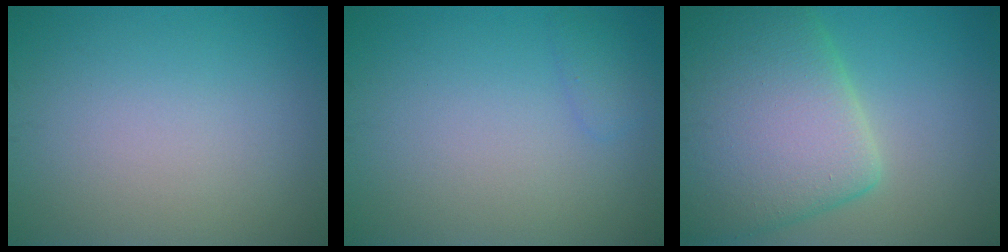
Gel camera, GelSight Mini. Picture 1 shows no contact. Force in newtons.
{"total": 1.0, "press": 1.0, "slide": 0.1}
{"total": 11.3, "press": 11.2, "slide": 0.4}